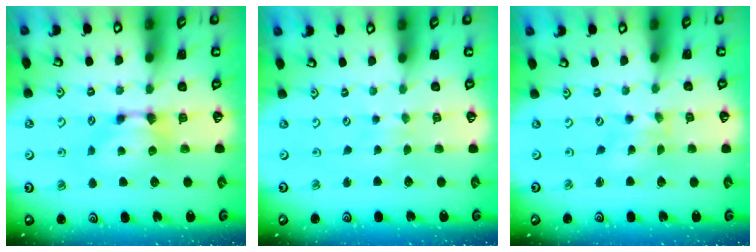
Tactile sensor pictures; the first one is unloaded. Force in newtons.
{"total": 3.5, "press": 3.5, "slide": 0.1}
{"total": 4.3, "press": 4.3, "slide": 0.7}